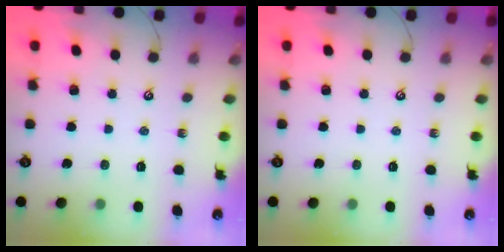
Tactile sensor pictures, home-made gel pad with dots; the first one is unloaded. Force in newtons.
{"total": 0.0}